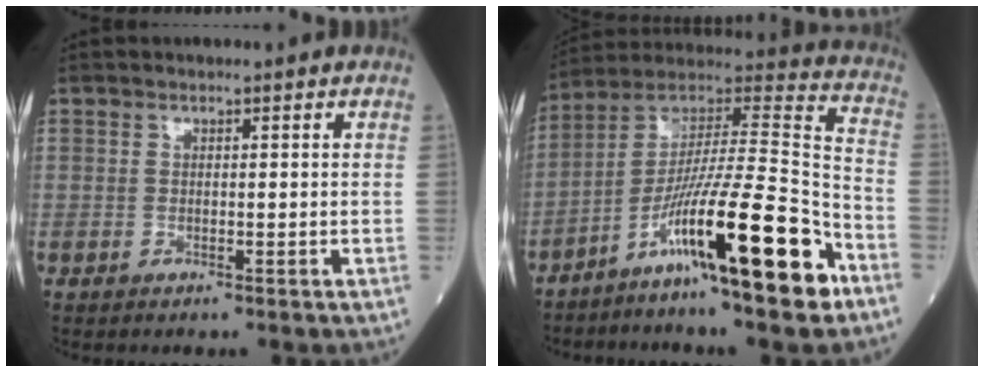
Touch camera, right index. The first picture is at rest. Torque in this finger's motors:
{"motor_torque": [1.36, -0.78, 0.54, 0.17]}